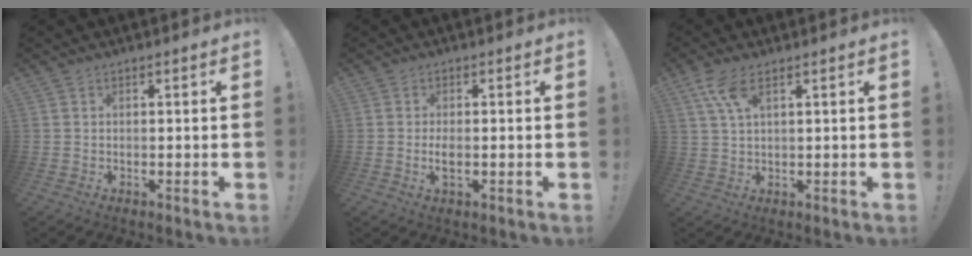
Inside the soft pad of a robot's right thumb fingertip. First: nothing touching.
{"total": 2.6, "force": [-0.6, 0.9, 2.3], "torque": [-0.054, -0.002, -0.016]}
{"total": 6.3, "force": [3.4, 2.2, 4.9], "torque": [-0.096, -0.006, 0.062]}